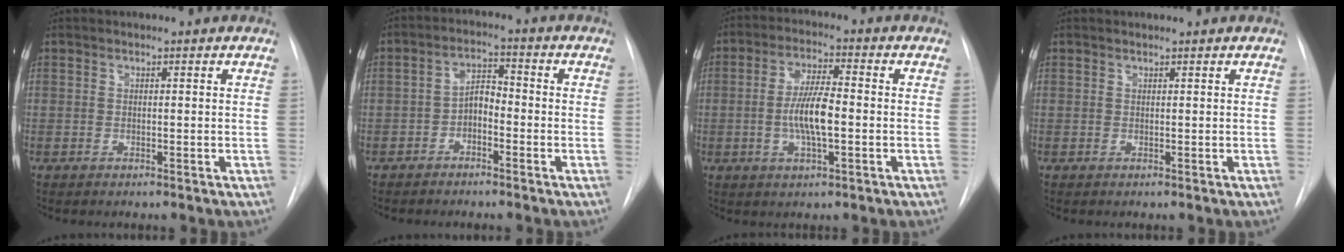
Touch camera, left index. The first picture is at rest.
{"total": 3.9, "force": [-1.8, 2.0, 2.9], "torque": [-0.054, 0.015, -0.037]}
{"total": 7.5, "force": [-1.1, 1.7, 7.3], "torque": [-0.144, 0.002, -0.024]}
{"total": 0.6, "force": [0.6, -0.1, 0.1], "torque": [-0.006, 0.007, 0.013]}